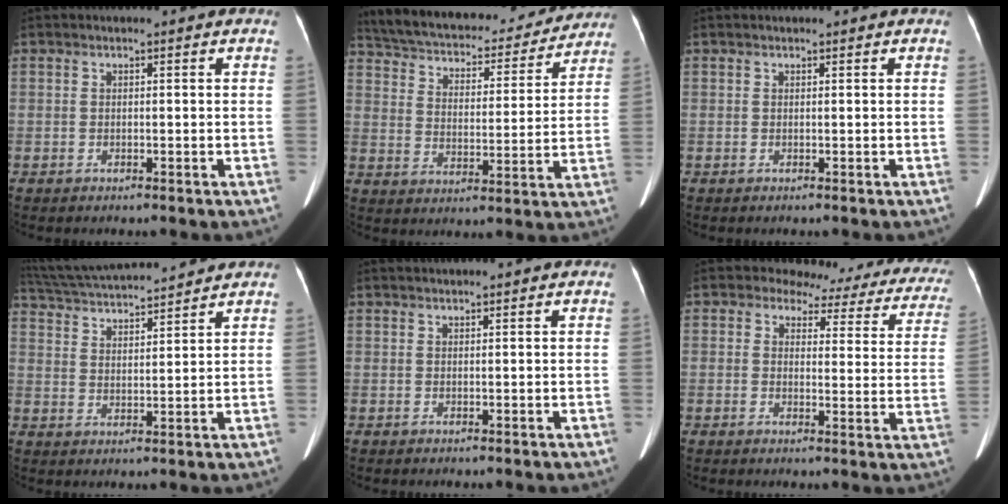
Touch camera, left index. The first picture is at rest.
{"total": 23.1, "force": [20.6, 6.9, 7.8], "torque": [-0.137, 0.004, 0.283]}
{"total": 1.2, "force": [1.1, 0.4, 0.4], "torque": [-0.005, 0.014, 0.013]}
{"total": 15.9, "force": [14.7, 1.0, 6.1], "torque": [-0.117, 0.031, 0.237]}
{"total": 4.1, "force": [3.7, 0.0, 1.7], "torque": [-0.019, 0.023, 0.046]}
{"total": 15.8, "force": [13.8, 6.8, 3.7], "torque": [-0.009, -0.045, 0.121]}